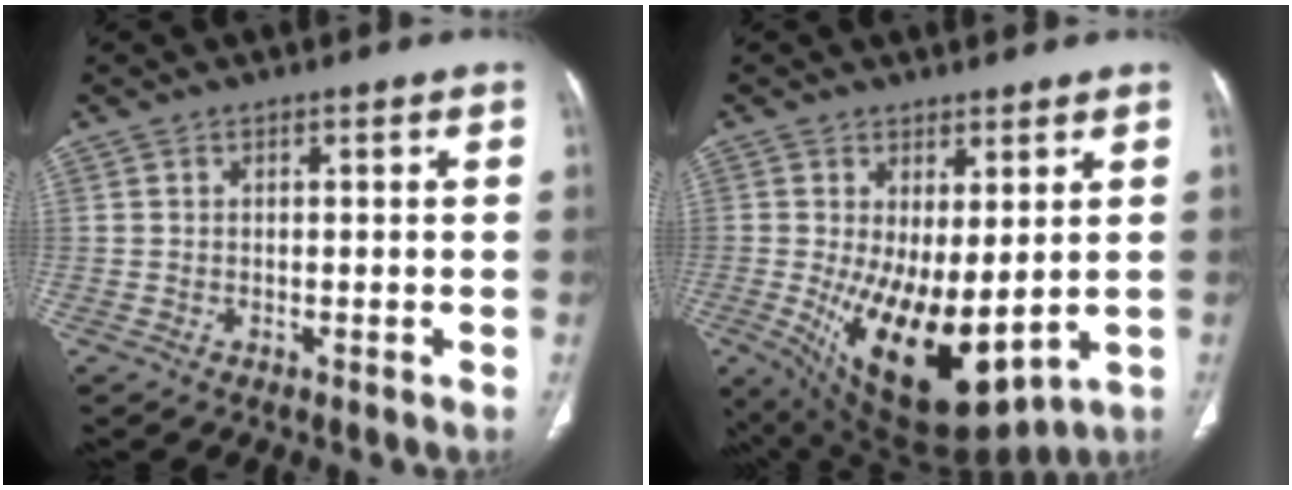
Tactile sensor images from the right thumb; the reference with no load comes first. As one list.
[{"total": 15.8, "force": [-1.5, 7.1, 14.0], "torque": [-0.234, -0.030, 0.005]}]